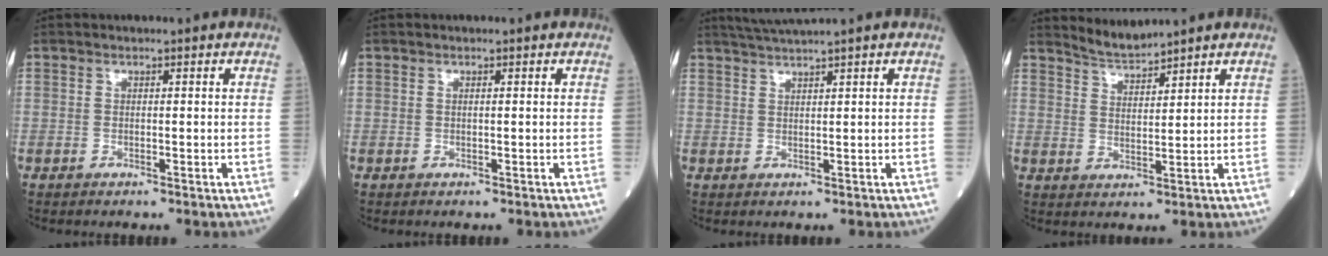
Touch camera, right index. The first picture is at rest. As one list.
[{"total": 0.0}, {"total": 3.2, "force": [2.8, -1.3, 0.9], "torque": [-0.020, 0.004, 0.060]}, {"total": 3.7, "force": [3.7, -0.5, -0.1], "torque": [-0.003, -0.004, 0.077]}]